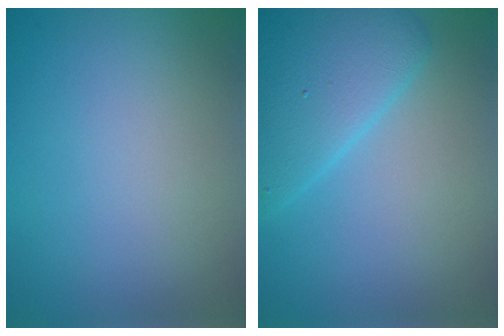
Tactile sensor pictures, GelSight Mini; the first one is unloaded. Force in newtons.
{"total": 5.3, "press": 5.3, "slide": 0.3}